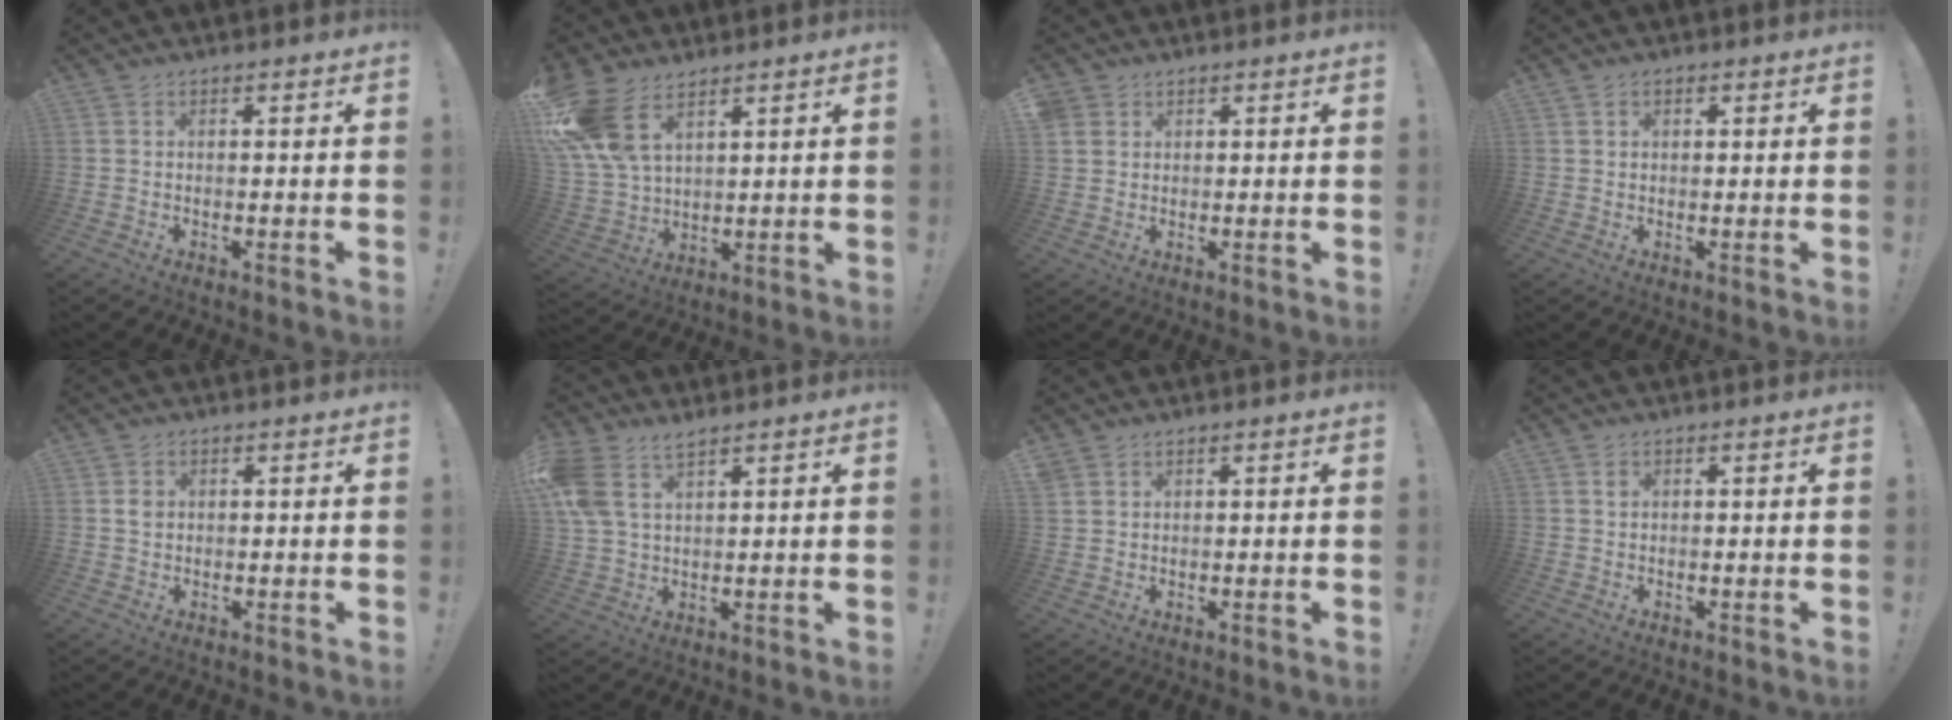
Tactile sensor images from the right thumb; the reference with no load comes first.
{"total": 14.7, "force": [8.0, 8.6, 8.8], "torque": [-0.182, -0.037, 0.155]}
{"total": 2.8, "force": [1.8, 2.1, 0.5], "torque": [-0.013, -0.007, 0.035]}
{"total": 1.3, "force": [0.6, 1.0, 0.4], "torque": [-0.003, 0.001, 0.010]}
{"total": 1.8, "force": [0.1, 1.8, 0.4], "torque": [0.008, -0.004, 0.000]}
{"total": 7.9, "force": [4.9, 4.2, 4.6], "torque": [-0.093, -0.017, 0.100]}
{"total": 1.9, "force": [1.4, 1.1, 0.6], "torque": [-0.010, -0.006, 0.028]}
{"total": 1.1, "force": [0.2, 1.0, 0.1], "torque": [0.003, 0.001, 0.002]}